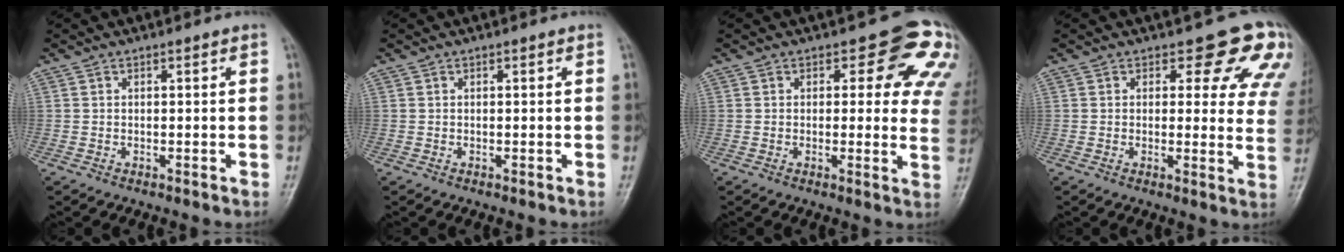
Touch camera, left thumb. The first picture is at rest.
{"total": 0.0}
{"total": 11.9, "force": [5.1, 6.0, 9.0], "torque": [-0.047, -0.022, 0.039]}
{"total": 11.6, "force": [8.2, 5.3, 6.2], "torque": [-0.011, -0.042, 0.066]}